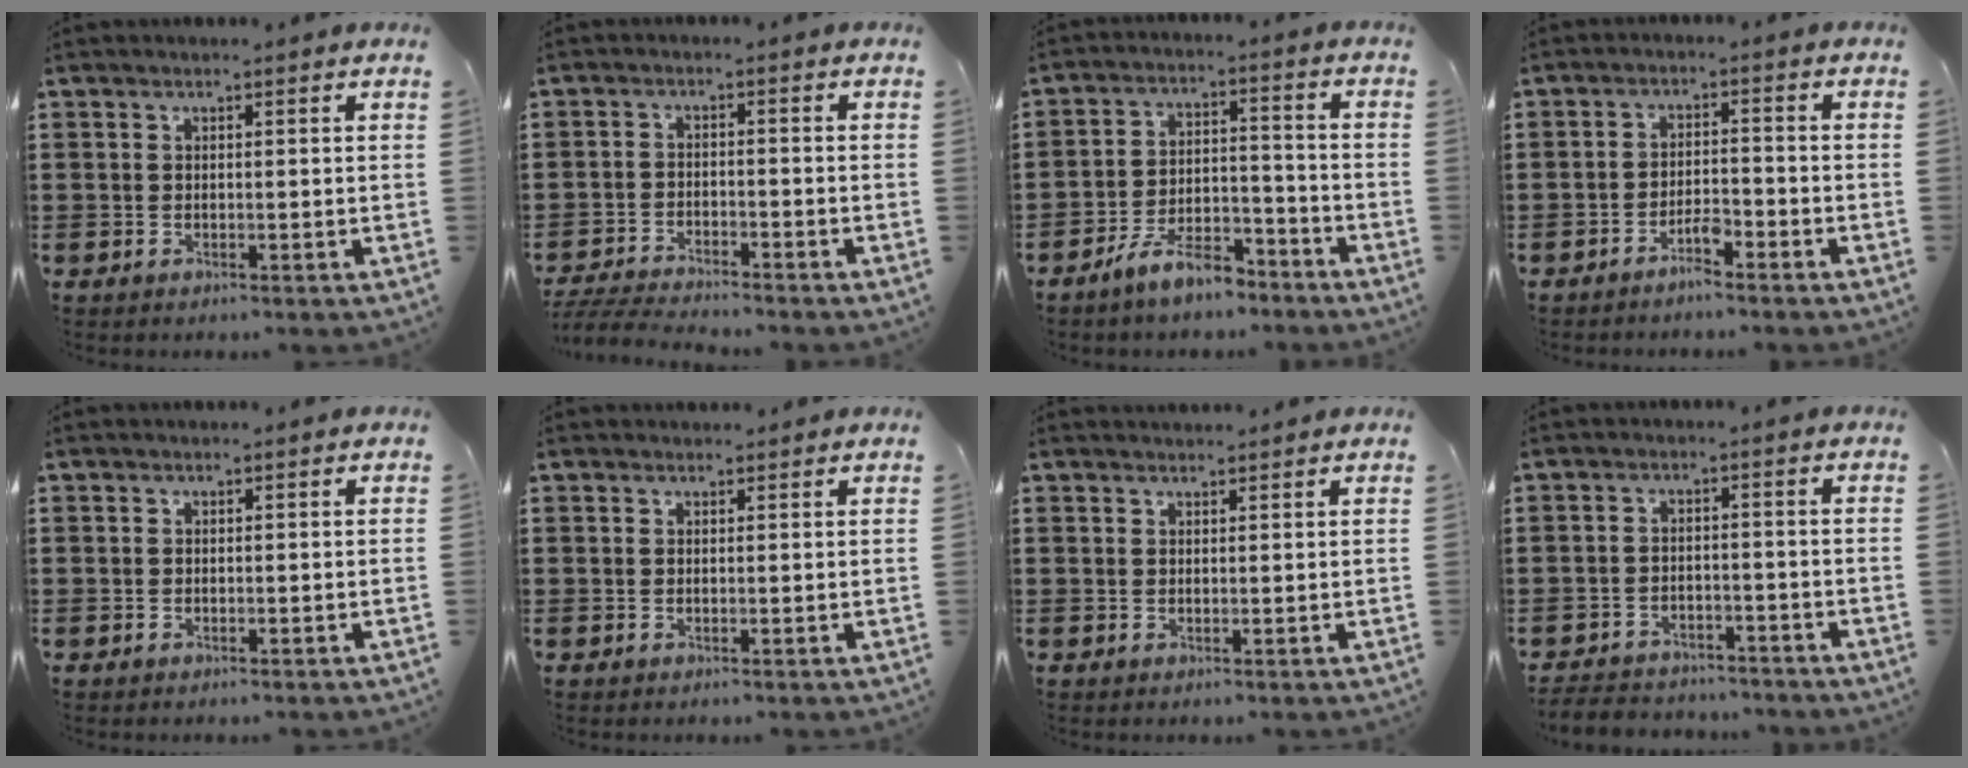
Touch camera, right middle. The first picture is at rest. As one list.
[{"total": 4.7, "force": [-4.6, 0.4, 0.9], "torque": [-0.027, -0.004, -0.096]}, {"total": 7.8, "force": [-6.7, 2.1, 3.3], "torque": [-0.065, 0.009, -0.128]}, {"total": 3.0, "force": [-2.5, 0.3, 1.6], "torque": [-0.033, 0.005, -0.048]}, {"total": 0.0}, {"total": 0.5, "force": [0.5, 0.3, 0.0], "torque": [0.006, -0.003, 0.007]}, {"total": 0.8, "force": [0.8, 0.1, 0.0], "torque": [-0.002, -0.001, 0.016]}, {"total": 3.7, "force": [-3.6, 0.7, -0.1], "torque": [-0.003, 0.001, -0.078]}]